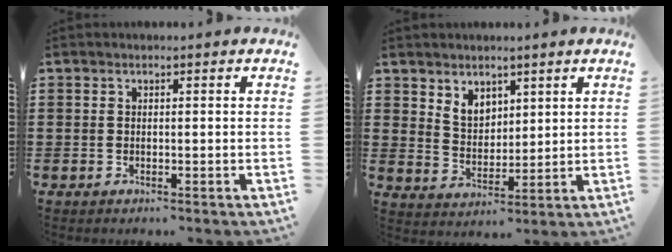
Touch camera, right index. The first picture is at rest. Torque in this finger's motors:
{"motor_torque": [0.49, 0.40, 0.10, 0.07]}